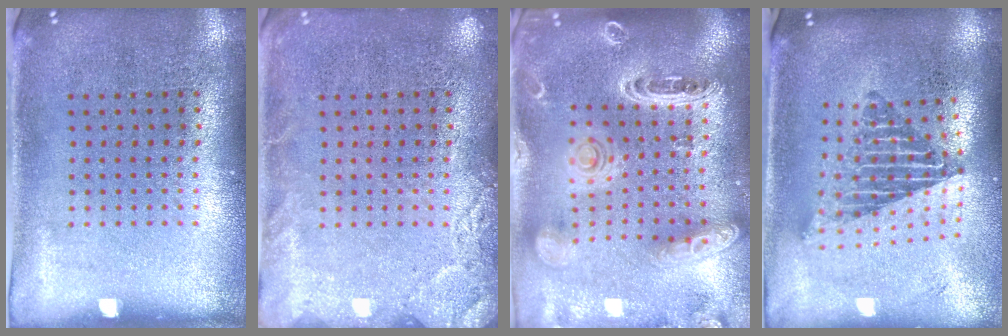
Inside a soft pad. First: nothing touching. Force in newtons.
{"total": 2.4, "press": 2.4, "slide": 0.3}
{"total": 2.6, "press": 2.3, "slide": 1.1}
{"total": 2.0, "press": 1.5, "slide": 1.4}